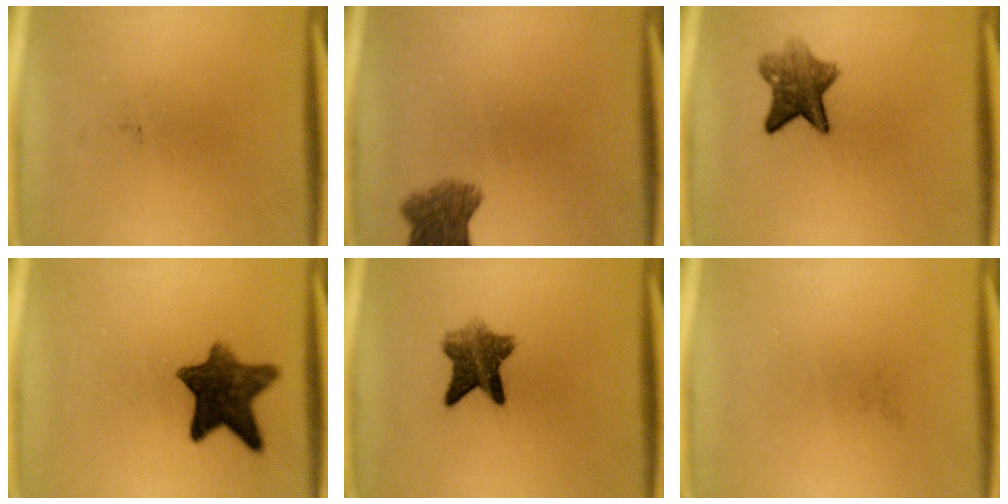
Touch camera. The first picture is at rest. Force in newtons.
{"total": 5.3}
{"total": 6.4}
{"total": 10.2}
{"total": 6.9}
{"total": 0.0}